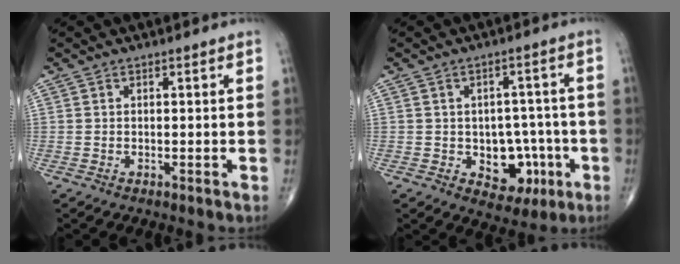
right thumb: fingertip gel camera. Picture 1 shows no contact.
{"total": 8.8, "force": [-2.4, 6.7, 5.2], "torque": [-0.021, 0.026, -0.020]}